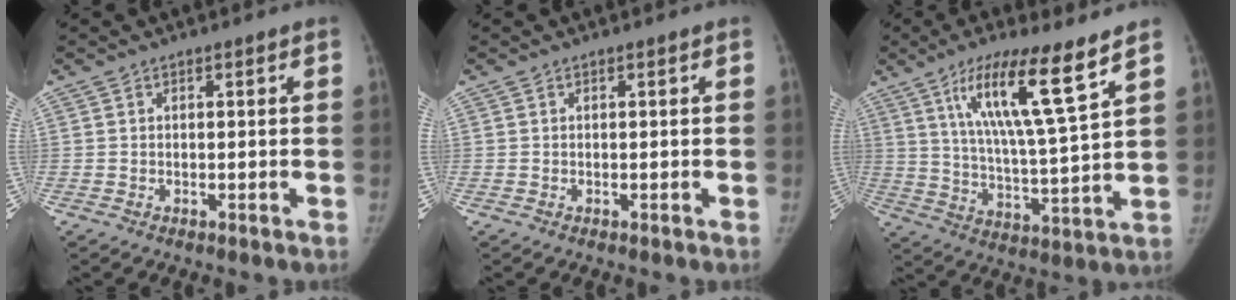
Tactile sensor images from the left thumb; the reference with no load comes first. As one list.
[{"total": 0.0}, {"total": 15.7, "force": [8.8, 1.7, 12.9], "torque": [-0.222, -0.044, 0.160]}]